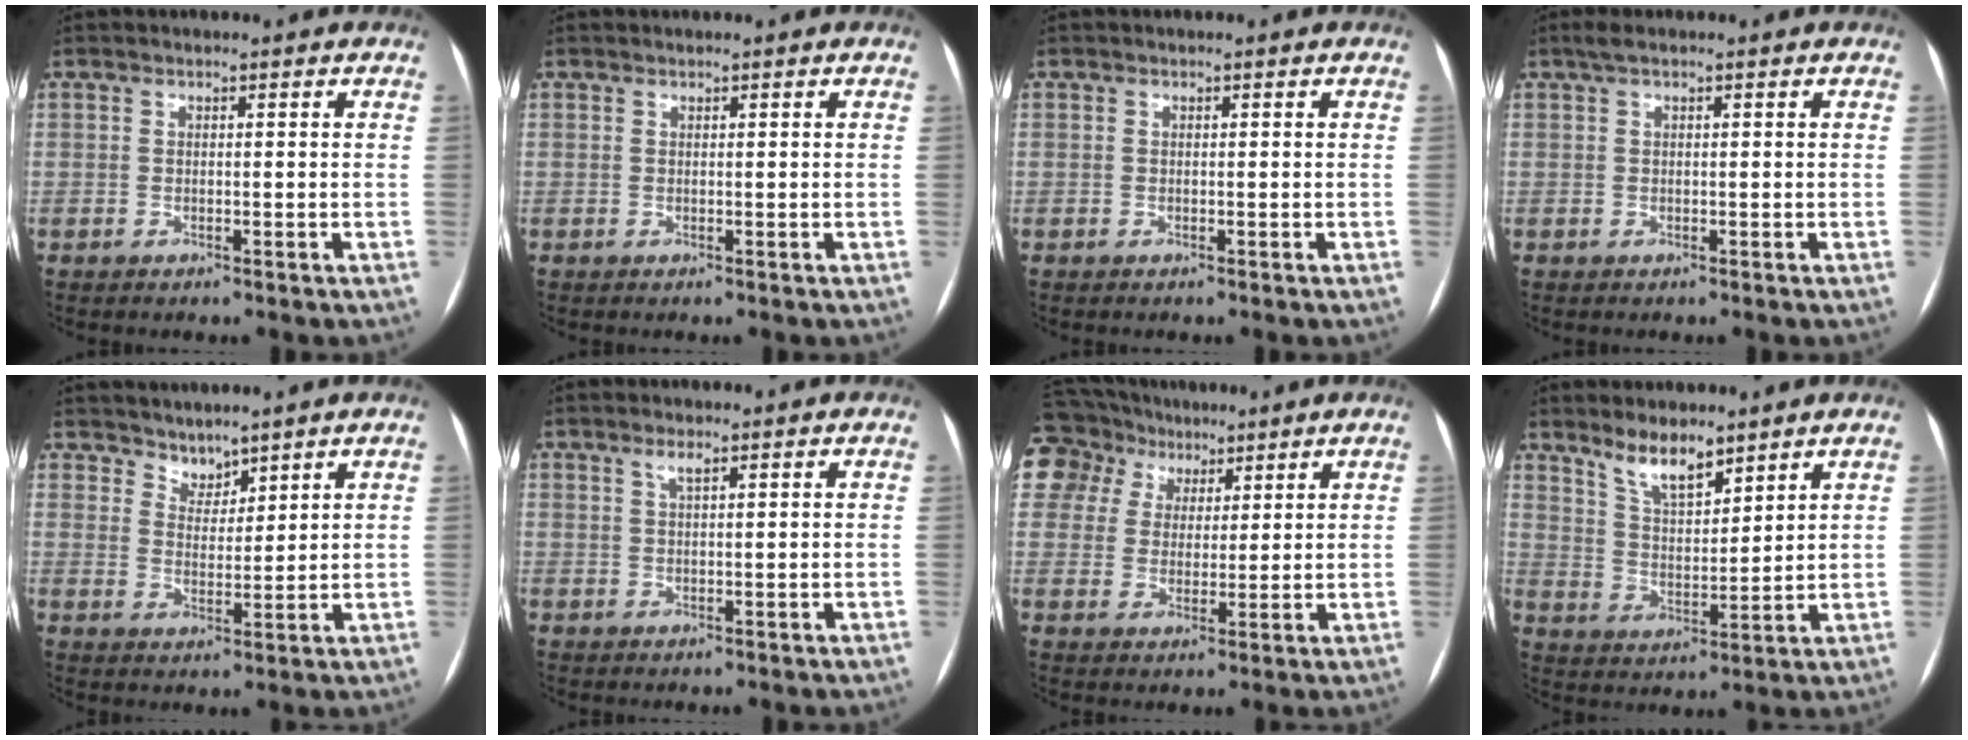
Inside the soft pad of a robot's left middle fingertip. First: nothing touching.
{"total": 0.0}
{"total": 0.0}
{"total": 1.6, "force": [1.0, 0.2, 1.2], "torque": [-0.029, 0.020, 0.019]}
{"total": 3.5, "force": [3.2, 1.4, 0.2], "torque": [0.000, 0.008, 0.061]}
{"total": 1.6, "force": [1.0, 0.1, 1.2], "torque": [-0.026, 0.004, 0.021]}
{"total": 11.2, "force": [7.5, 8.0, 2.2], "torque": [-0.059, 0.048, 0.141]}
{"total": 7.0, "force": [5.7, 2.0, 3.5], "torque": [-0.067, -0.002, 0.110]}